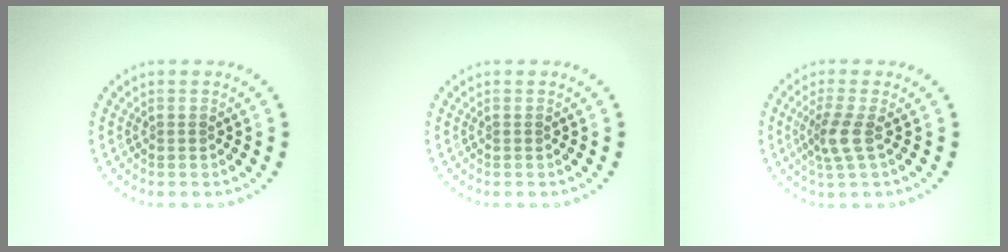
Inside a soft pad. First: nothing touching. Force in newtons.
{"total": 0.0}
{"total": 2.4, "press": 1.9, "slide": 1.6}